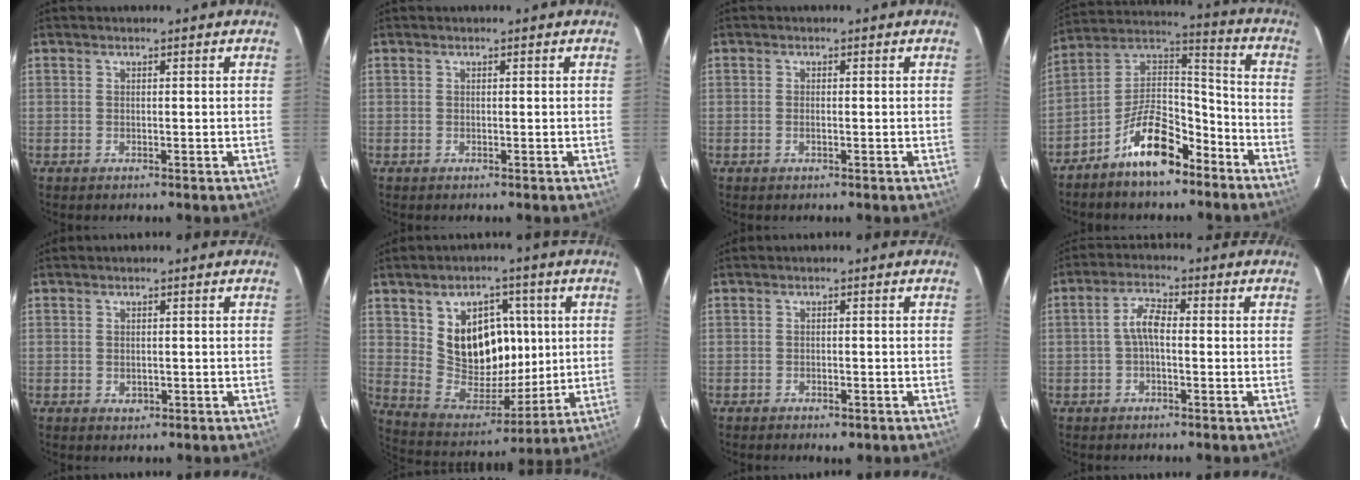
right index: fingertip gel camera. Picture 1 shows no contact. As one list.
[{"total": 0.0}, {"total": 0.7, "force": [-0.2, 0.2, 0.6], "torque": [-0.014, 0.000, -0.004]}, {"total": 14.3, "force": [-8.9, 6.5, 9.1], "torque": [-0.173, 0.039, -0.153]}, {"total": 1.4, "force": [-0.2, 1.2, 0.7], "torque": [-0.008, -0.002, -0.001]}, {"total": 15.0, "force": [4.0, 11.6, 8.6], "torque": [-0.164, 0.013, 0.093]}, {"total": 2.5, "force": [-1.6, 1.2, 1.4], "torque": [-0.029, -0.003, -0.020]}, {"total": 4.1, "force": [-0.7, 1.6, 3.7], "torque": [-0.078, 0.015, -0.015]}]